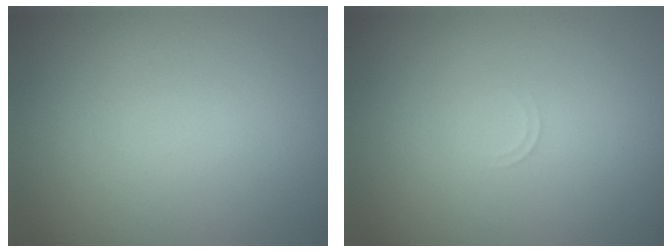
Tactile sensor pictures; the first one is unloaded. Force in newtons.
{"total": 0.6, "press": 0.6, "slide": 0.2}